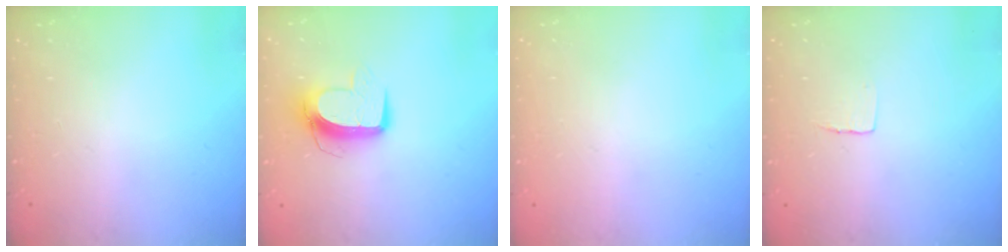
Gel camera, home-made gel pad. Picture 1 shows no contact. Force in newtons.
{"total": 10.2, "press": 10.2, "slide": 0.6}
{"total": 0.0}
{"total": 4.1, "press": 4.1, "slide": 0.3}